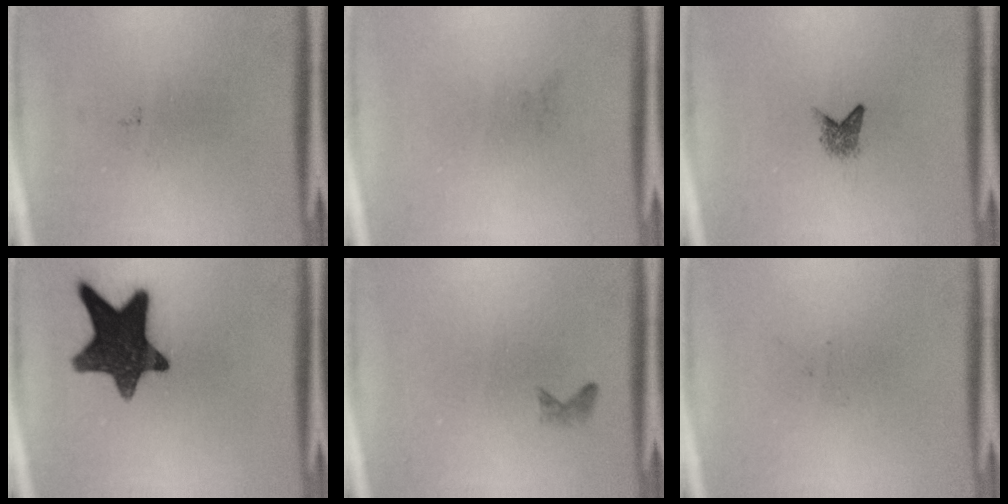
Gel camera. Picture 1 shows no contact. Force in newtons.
{"total": 0.0}
{"total": 1.8}
{"total": 14.9}
{"total": 0.7}
{"total": 0.0}